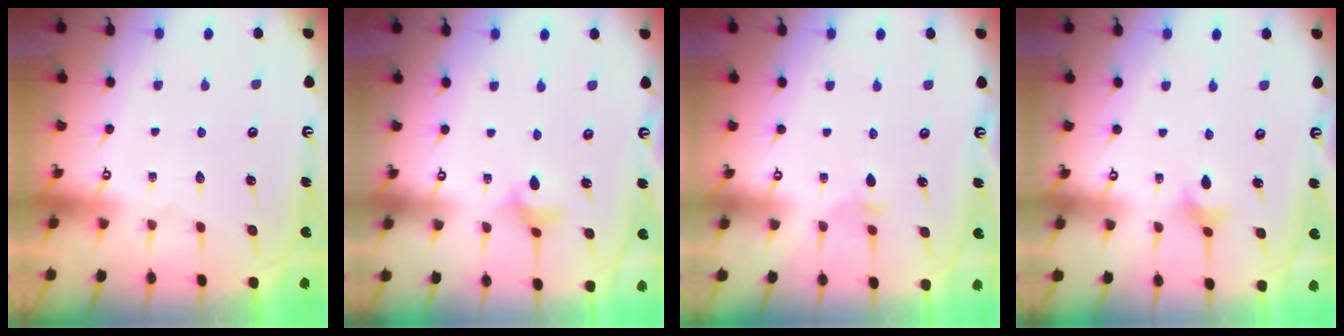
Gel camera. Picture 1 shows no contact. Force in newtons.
{"total": 3.6, "press": 3.5, "slide": 0.6}
{"total": 2.9, "press": 2.8, "slide": 0.8}
{"total": 2.7, "press": 2.6, "slide": 0.6}